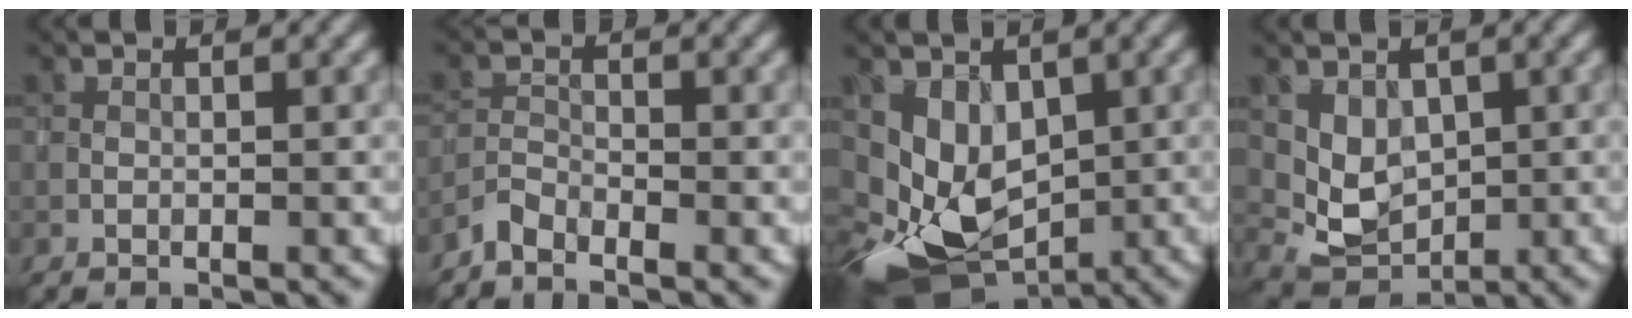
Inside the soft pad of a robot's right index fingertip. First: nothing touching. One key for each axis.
{"total": 1.5, "fx": -1.4, "fy": 0.3, "fz": 0.3, "tx": -0.010, "ty": 0.002, "tz": -0.037}
{"total": 7.1, "fx": 0.0, "fy": 5.4, "fz": 4.6, "tx": -0.097, "ty": -0.024, "tz": 0.000}
{"total": 3.8, "fx": 1.3, "fy": 3.0, "fz": 2.0, "tx": -0.036, "ty": -0.014, "tz": 0.032}